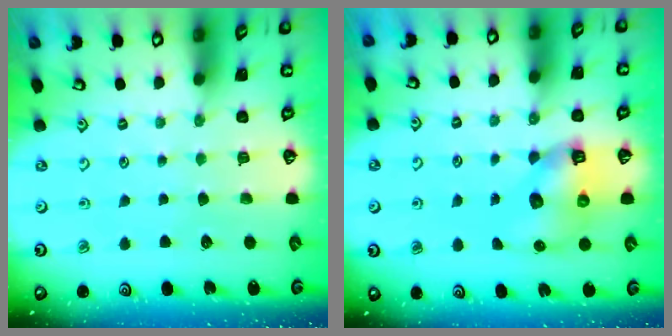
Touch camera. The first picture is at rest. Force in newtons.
{"total": 8.2, "press": 8.1, "slide": 1.0}